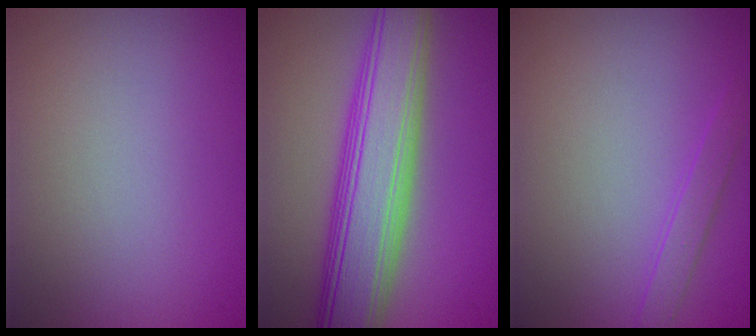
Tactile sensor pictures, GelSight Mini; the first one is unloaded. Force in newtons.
{"total": 9.1, "press": 9.1, "slide": 0.7}
{"total": 1.3, "press": 1.3, "slide": 0.1}